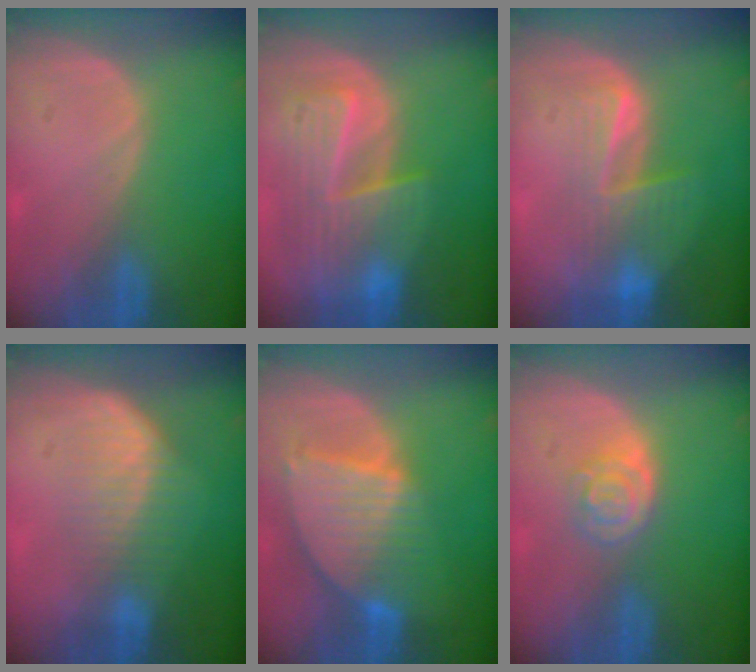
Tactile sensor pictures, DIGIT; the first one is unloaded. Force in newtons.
{"total": 10.0, "press": 8.6, "slide": 5.0}
{"total": 7.2, "press": 6.6, "slide": 2.9}
{"total": 6.5, "press": 5.9, "slide": 2.7}
{"total": 9.1, "press": 7.7, "slide": 4.8}
{"total": 4.2, "press": 3.8, "slide": 2.0}